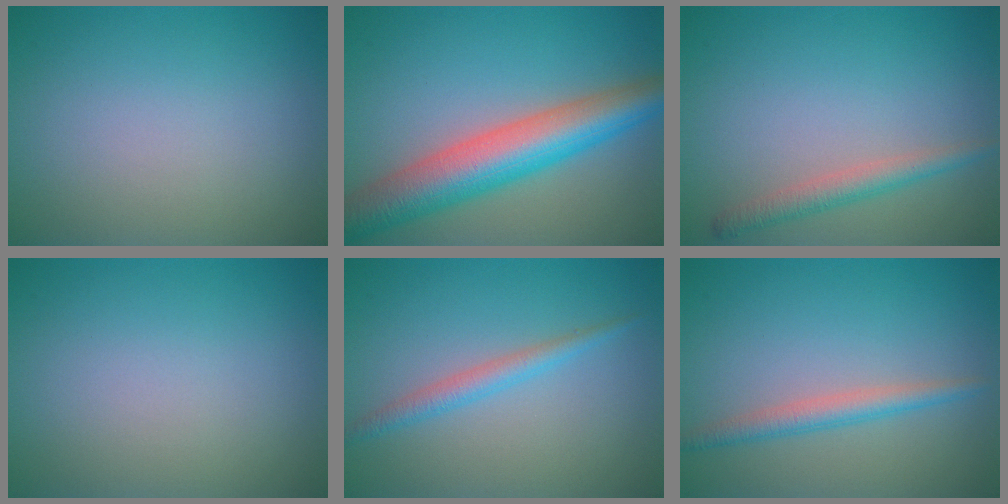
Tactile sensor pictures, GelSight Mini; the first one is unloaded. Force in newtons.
{"total": 8.4, "press": 8.4, "slide": 0.1}
{"total": 2.3, "press": 2.3, "slide": 0.1}
{"total": 0.0}
{"total": 2.0, "press": 2.0, "slide": 0.0}
{"total": 2.3, "press": 2.3, "slide": 0.1}